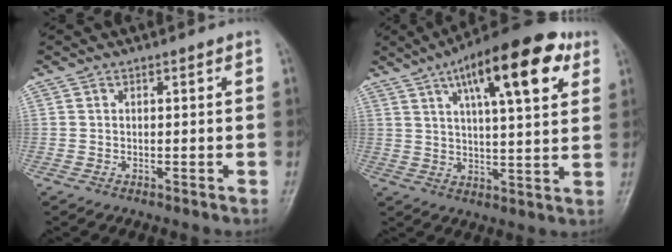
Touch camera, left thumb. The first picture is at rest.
{"total": 18.7, "force": [8.8, 5.8, 15.4], "torque": [-0.209, -0.011, 0.130]}